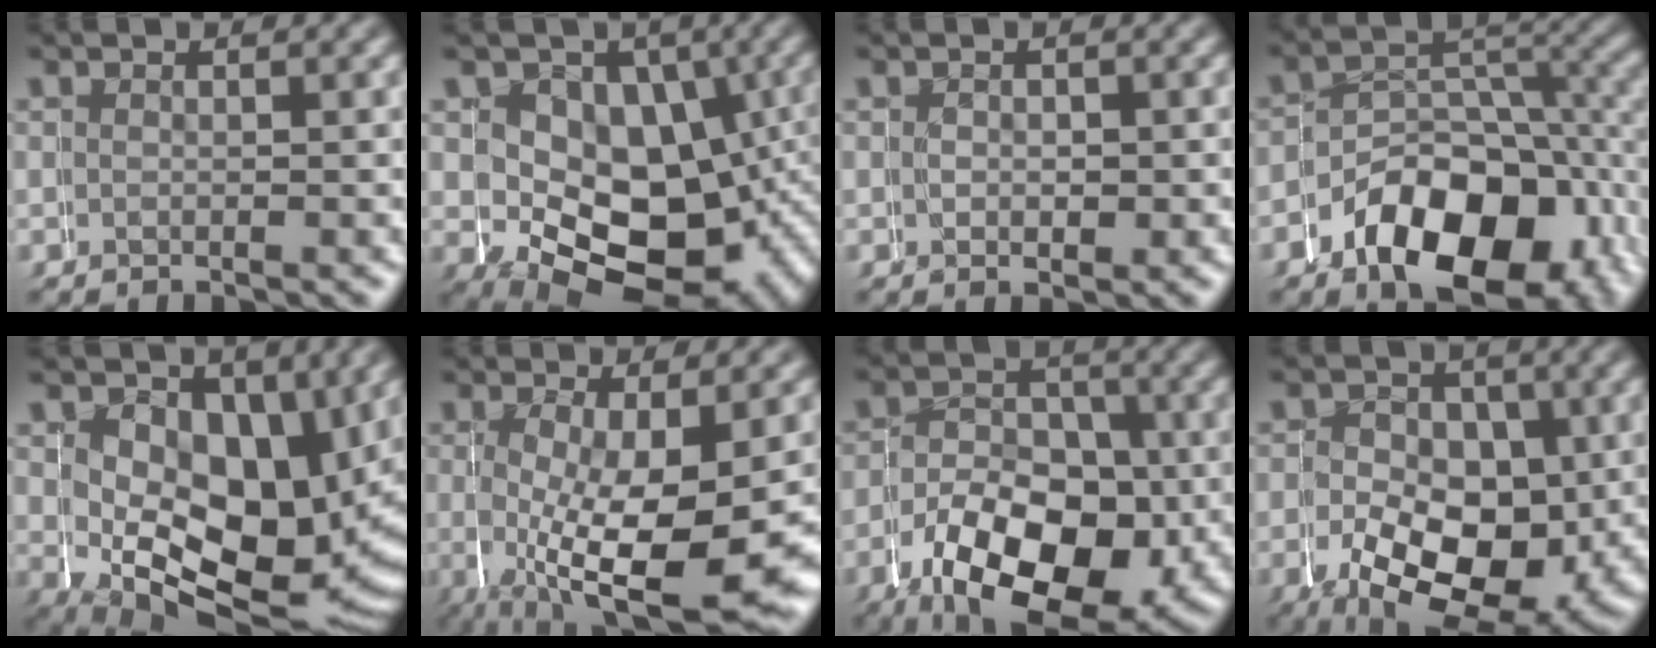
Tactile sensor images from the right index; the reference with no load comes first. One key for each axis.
{"total": 13.0, "fx": -2.8, "fy": 9.8, "fz": 8.1, "tx": -0.135, "ty": -0.073, "tz": -0.011}
{"total": 1.3, "fx": 0.3, "fy": 1.2, "fz": -0.2, "tx": -0.011, "ty": -0.012, "tz": 0.005}
{"total": 10.4, "fx": -4.1, "fy": 6.5, "fz": 7.1, "tx": -0.096, "ty": -0.033, "tz": -0.059}
{"total": 12.1, "fx": 0.0, "fy": 8.8, "fz": 8.3, "tx": -0.140, "ty": -0.061, "tz": 0.019}
{"total": 10.0, "fx": -1.2, "fy": 3.9, "fz": 9.1, "tx": -0.164, "ty": -0.037, "tz": 0.005}
{"total": 12.0, "fx": -4.2, "fy": 7.7, "fz": 8.2, "tx": -0.140, "ty": -0.054, "tz": -0.048}
{"total": 11.6, "fx": -2.6, "fy": 8.0, "fz": 7.9, "tx": -0.132, "ty": -0.057, "tz": -0.019}